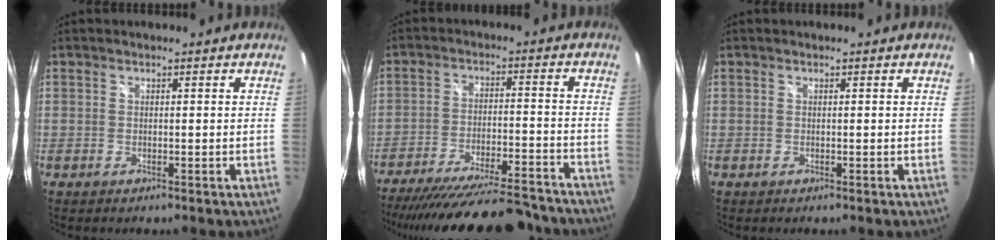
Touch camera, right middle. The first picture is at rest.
{"total": 25.9, "force": [-23.0, 4.5, 11.0], "torque": [-0.203, -0.037, -0.323]}
{"total": 0.0}